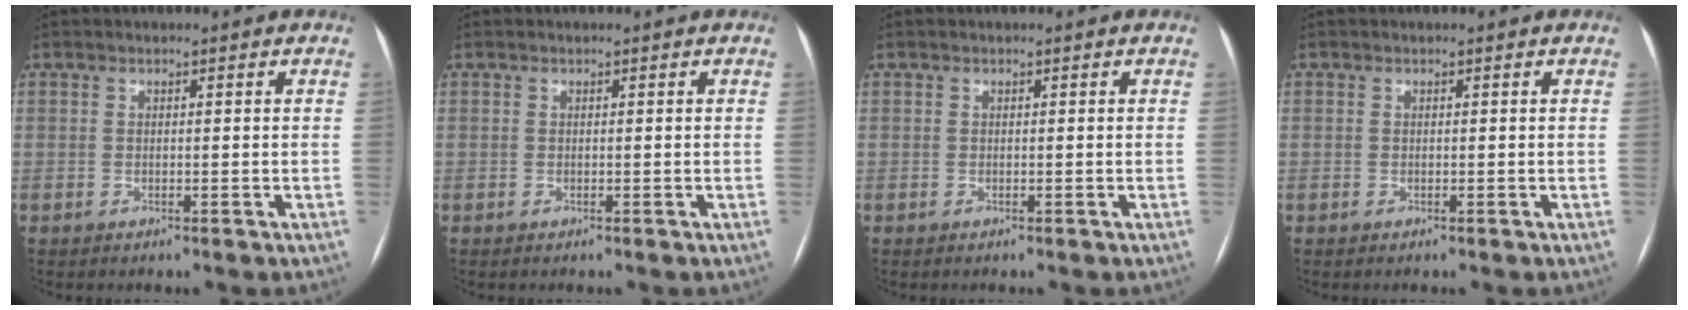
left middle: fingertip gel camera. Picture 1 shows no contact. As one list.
[{"total": 0.0}, {"total": 0.0}, {"total": 0.0}]